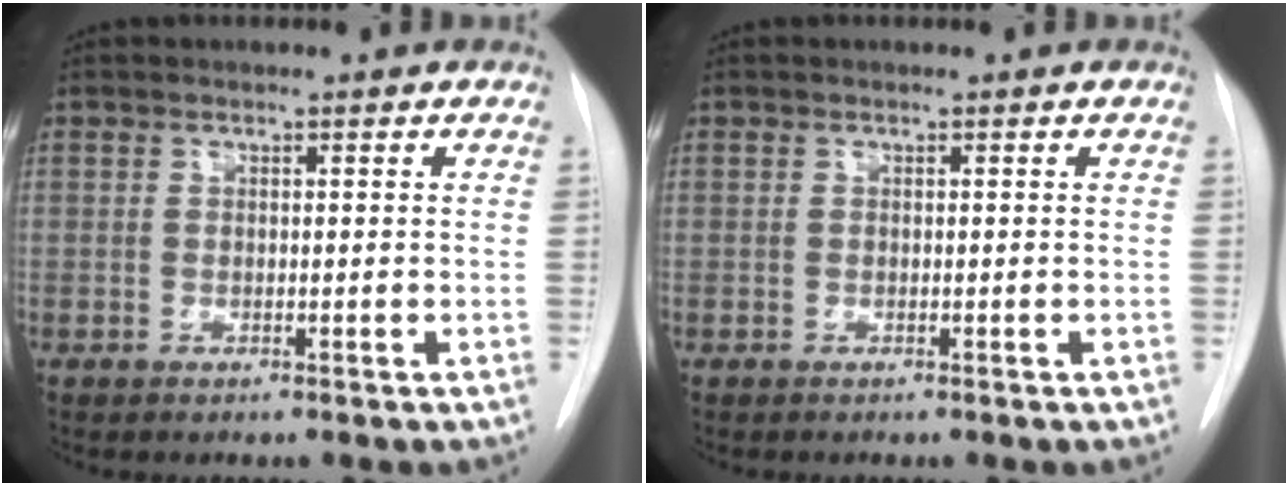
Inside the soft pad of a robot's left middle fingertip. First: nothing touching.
{"total": 0.0}